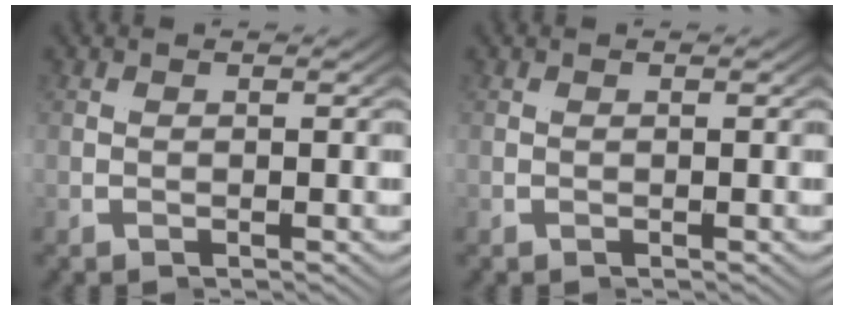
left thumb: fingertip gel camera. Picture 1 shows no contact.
{"total": 0.0}